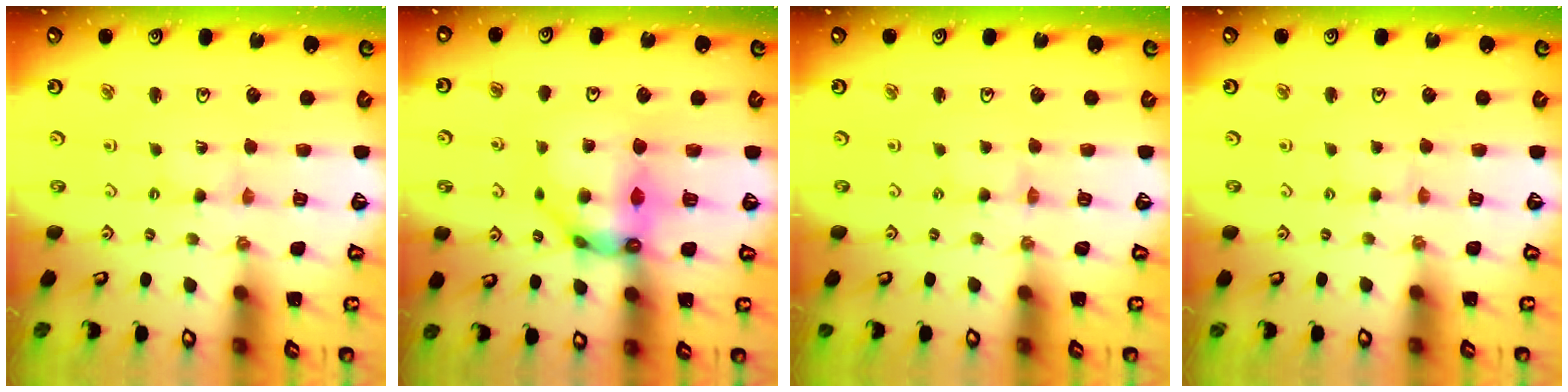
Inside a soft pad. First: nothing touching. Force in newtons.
{"total": 11.9, "press": 11.9, "slide": 1.0}
{"total": 0.0}
{"total": 1.5, "press": 1.5, "slide": 0.3}